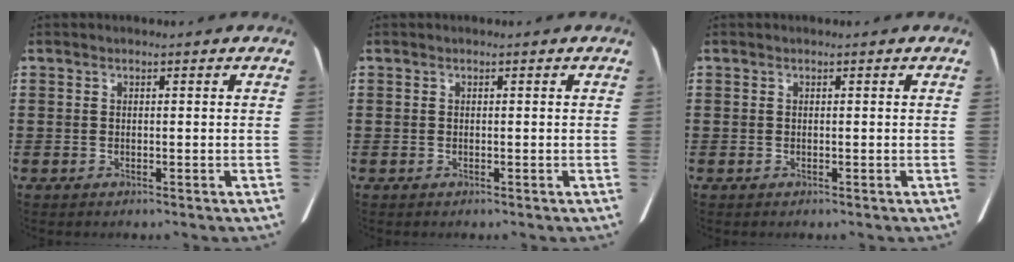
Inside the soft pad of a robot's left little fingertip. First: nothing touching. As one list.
[{"total": 0.0}, {"total": 0.0}]